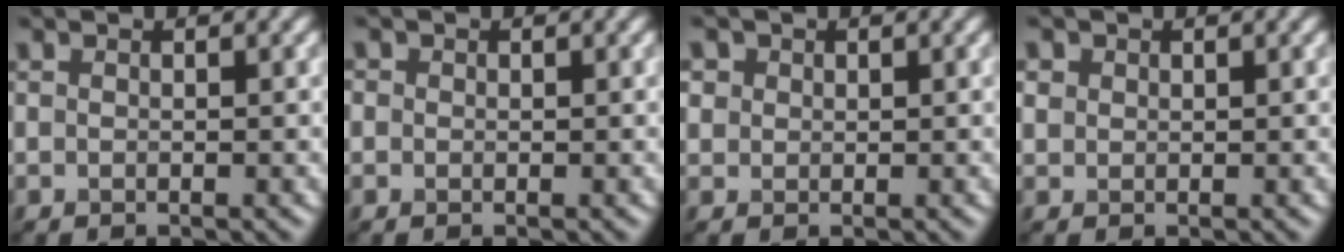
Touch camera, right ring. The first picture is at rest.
{"total": 0.0}
{"total": 1.0, "force": [0.6, 0.5, -0.6], "torque": [-0.005, 0.008, 0.018]}
{"total": 0.8, "force": [0.2, 0.0, -0.7], "torque": [-0.001, 0.006, 0.021]}